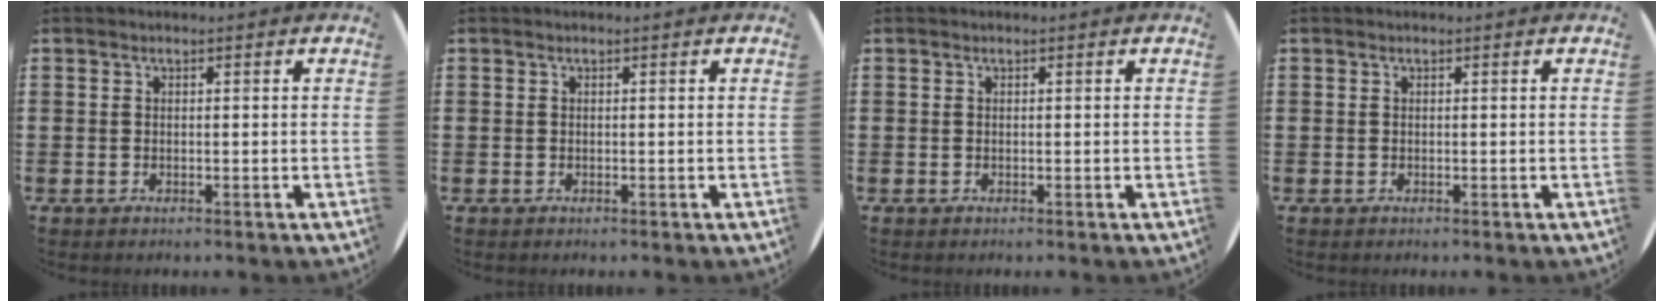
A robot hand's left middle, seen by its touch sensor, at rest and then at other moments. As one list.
[{"total": 0.0}, {"total": 0.0}, {"total": 0.0}]